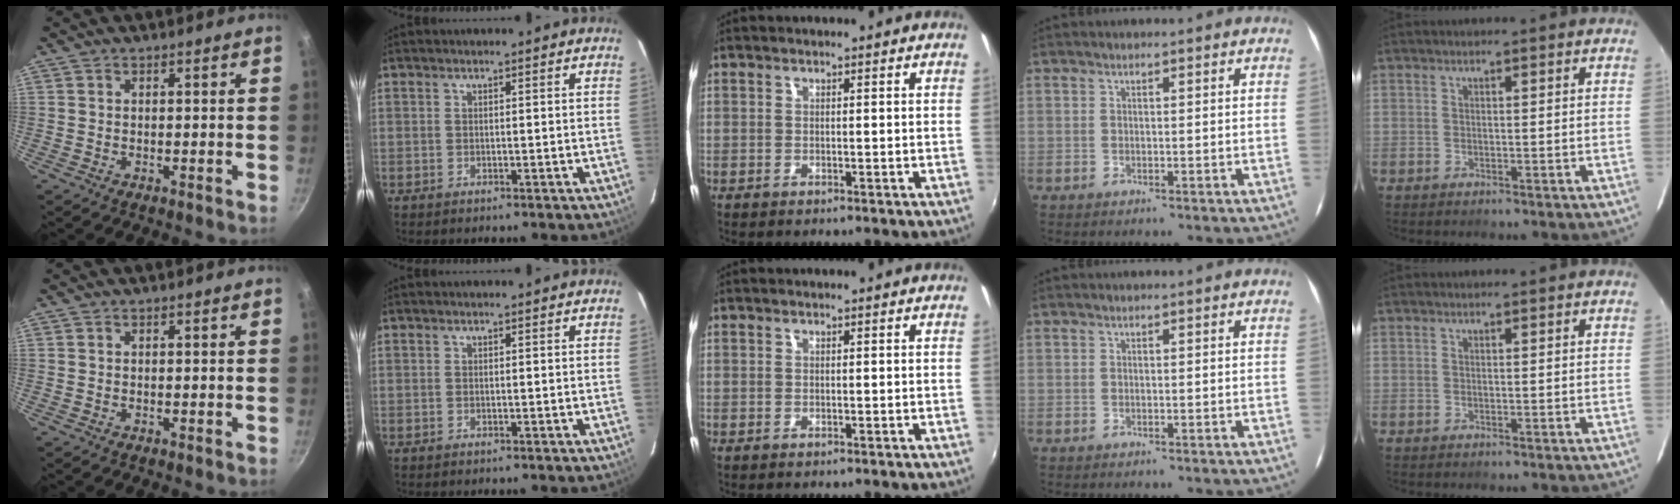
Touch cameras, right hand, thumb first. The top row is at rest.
{}